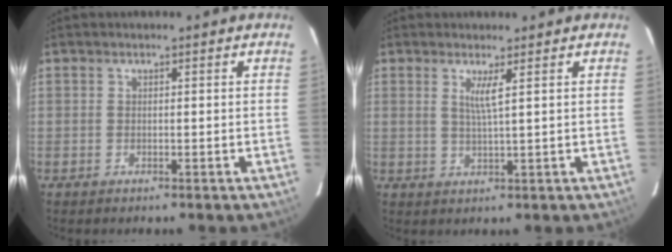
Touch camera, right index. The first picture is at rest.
{"total": 2.8, "force": [1.3, -0.5, 2.4], "torque": [-0.047, -0.009, 0.022]}